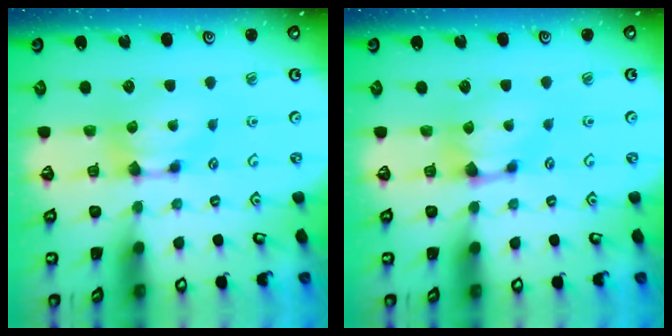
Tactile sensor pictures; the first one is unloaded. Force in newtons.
{"total": 1.0, "press": 0.3, "slide": 0.9}